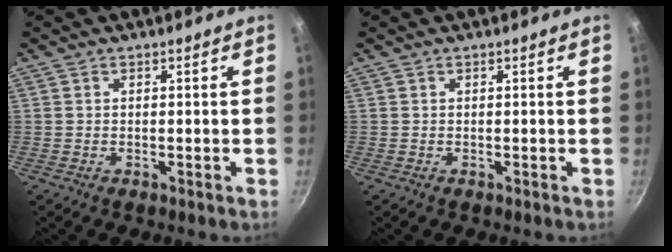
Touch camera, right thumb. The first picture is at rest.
{"total": 0.0}